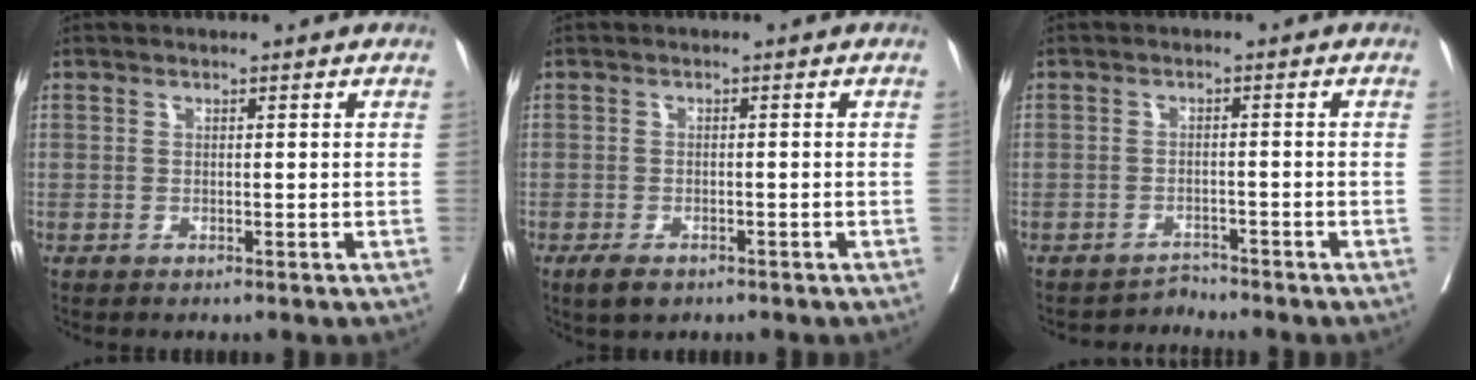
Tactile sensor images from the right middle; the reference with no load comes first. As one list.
[{"total": 3.1, "force": [-2.1, 1.4, 1.7], "torque": [-0.033, -0.004, -0.031]}, {"total": 2.2, "force": [-1.9, 0.0, -1.2], "torque": [0.025, -0.005, -0.030]}]